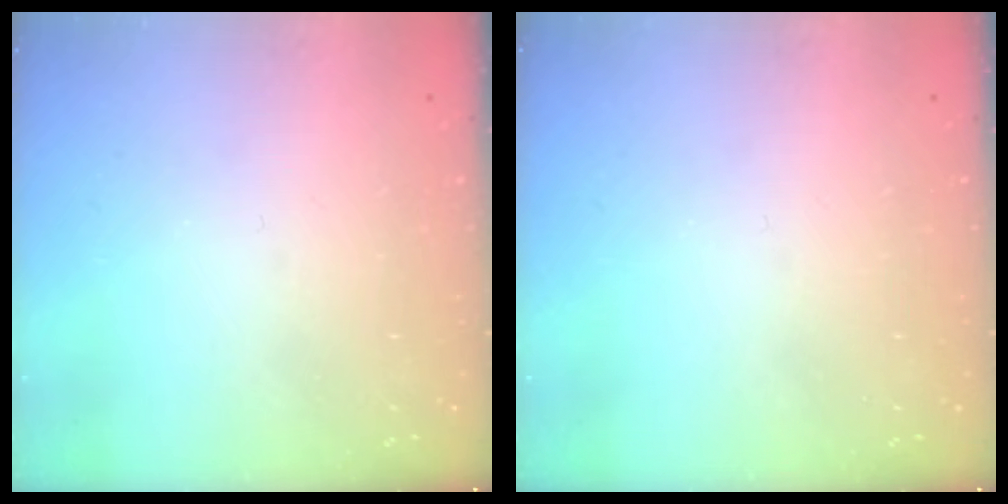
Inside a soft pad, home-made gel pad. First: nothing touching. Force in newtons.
{"total": 0.0}